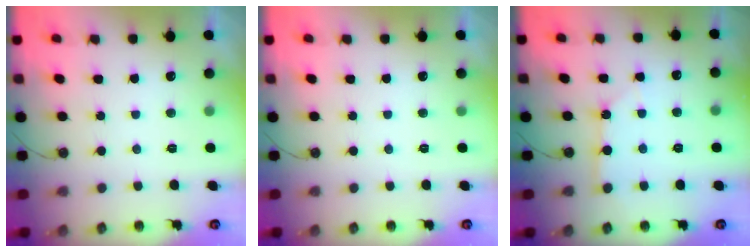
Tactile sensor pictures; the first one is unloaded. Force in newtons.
{"total": 0.0}
{"total": 2.7, "press": 2.7, "slide": 0.4}